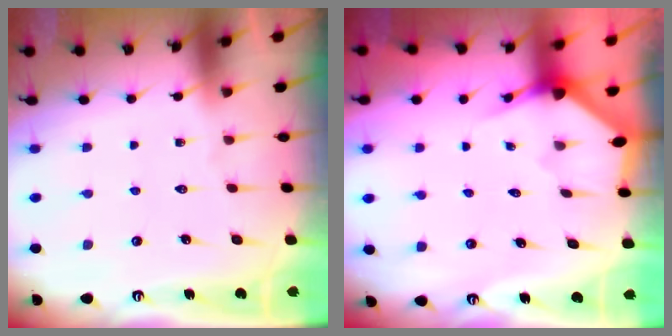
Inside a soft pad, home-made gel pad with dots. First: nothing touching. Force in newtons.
{"total": 2.5, "press": 2.5, "slide": 0.1}